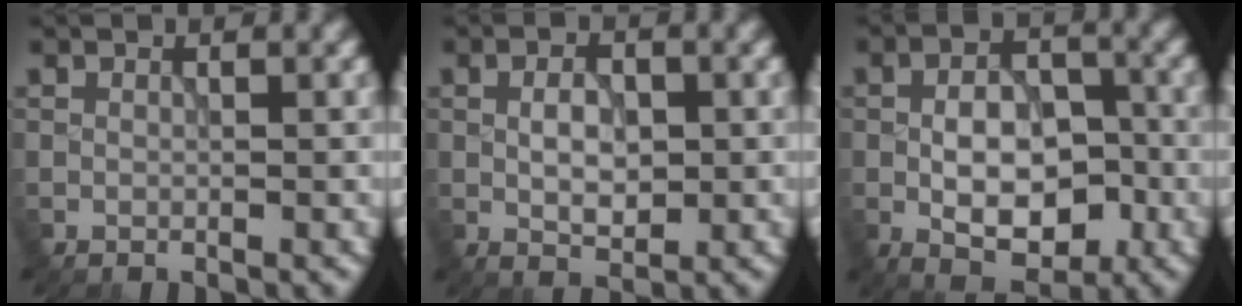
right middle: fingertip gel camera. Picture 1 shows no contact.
{"total": 3.1, "force": [-0.1, 1.8, 2.5], "torque": [-0.044, 0.000, 0.000]}
{"total": 6.7, "force": [-1.7, 3.7, 5.3], "torque": [-0.079, 0.005, -0.032]}